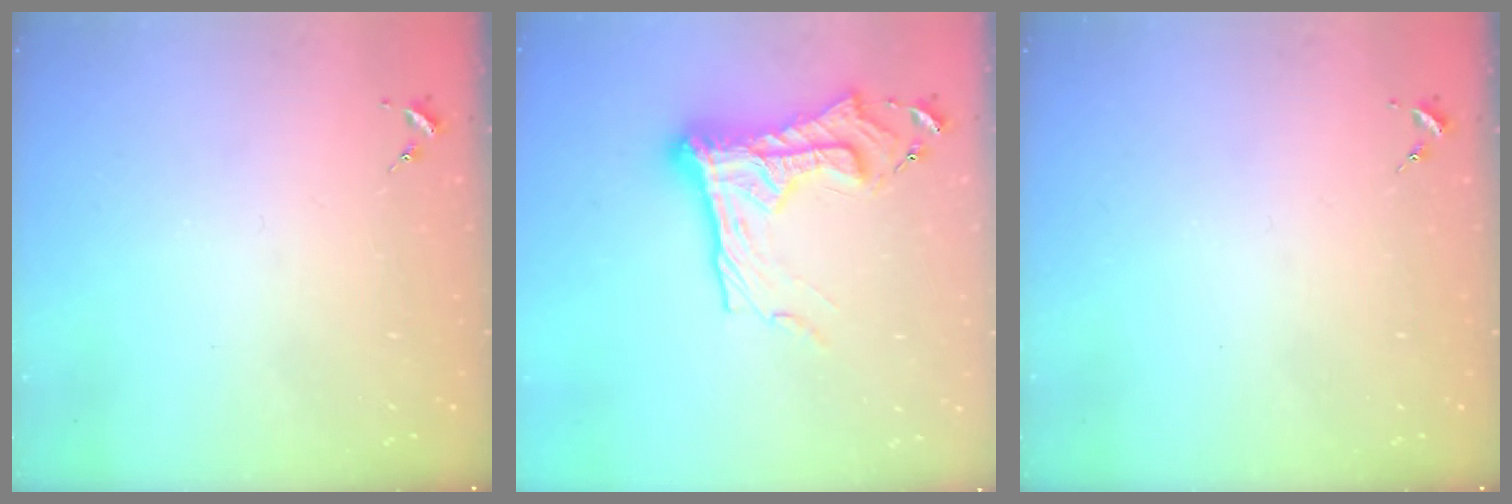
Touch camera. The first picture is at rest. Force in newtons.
{"total": 19.7, "press": 19.6, "slide": 1.9}
{"total": 0.0}